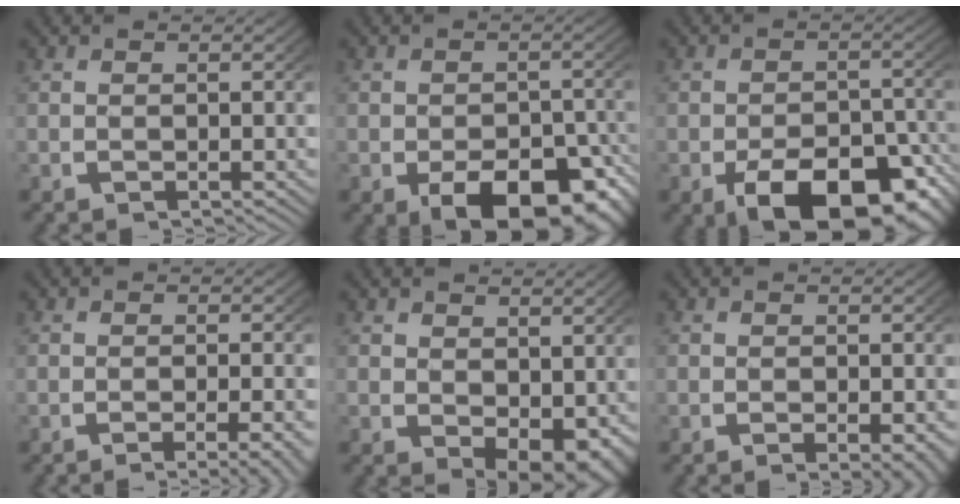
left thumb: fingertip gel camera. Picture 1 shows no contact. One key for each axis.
{"total": 9.2, "fx": -3.8, "fy": 5.3, "fz": 6.5, "tx": -0.096, "ty": -0.049, "tz": -0.036}
{"total": 10.9, "fx": -5.0, "fy": 6.0, "fz": 7.6, "tx": -0.117, "ty": -0.050, "tz": -0.054}
{"total": 4.4, "fx": -2.7, "fy": 1.2, "fz": 3.3, "tx": -0.049, "ty": -0.011, "tz": -0.036}
{"total": 4.3, "fx": -0.1, "fy": 2.6, "fz": 3.4, "tx": -0.050, "ty": -0.030, "tz": 0.019}
{"total": 2.2, "fx": -0.8, "fy": 0.8, "fz": 1.9, "tx": -0.027, "ty": -0.009, "tz": -0.007}